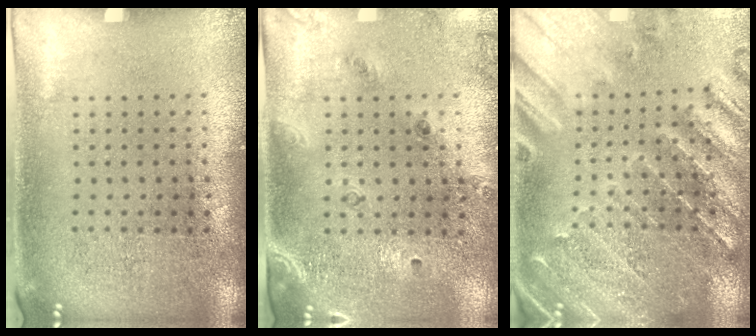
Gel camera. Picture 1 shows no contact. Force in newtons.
{"total": 1.5, "press": 1.3, "slide": 0.7}
{"total": 1.0, "press": 0.9, "slide": 0.3}